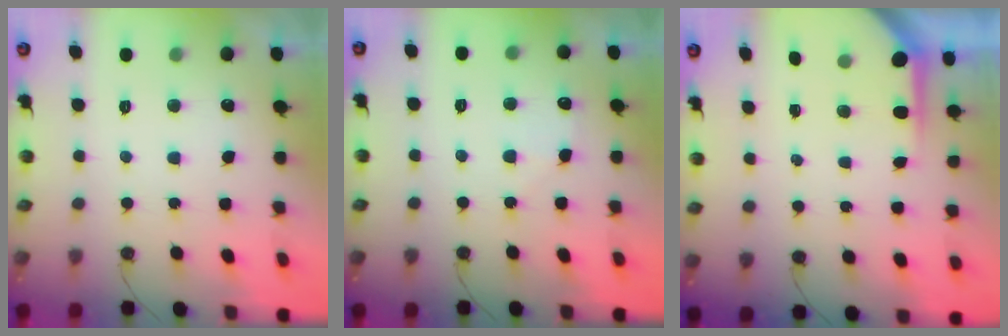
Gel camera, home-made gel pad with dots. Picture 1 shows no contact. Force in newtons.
{"total": 4.5, "press": 4.5, "slide": 0.6}
{"total": 4.0, "press": 4.0, "slide": 0.3}